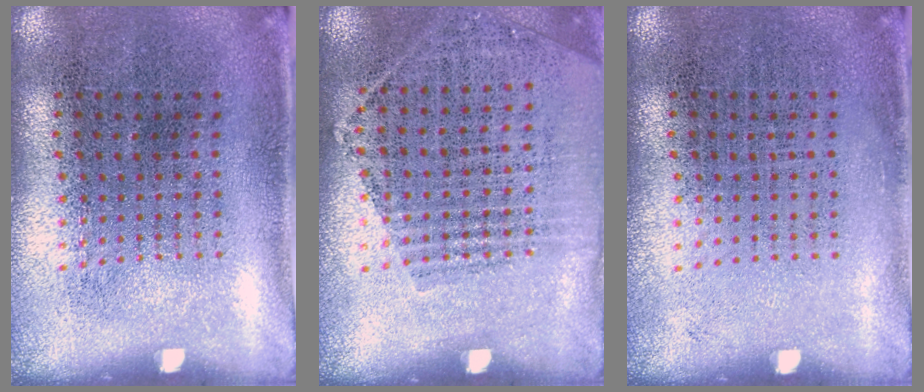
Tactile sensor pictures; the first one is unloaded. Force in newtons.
{"total": 1.2, "press": 1.1, "slide": 0.5}
{"total": 0.0}